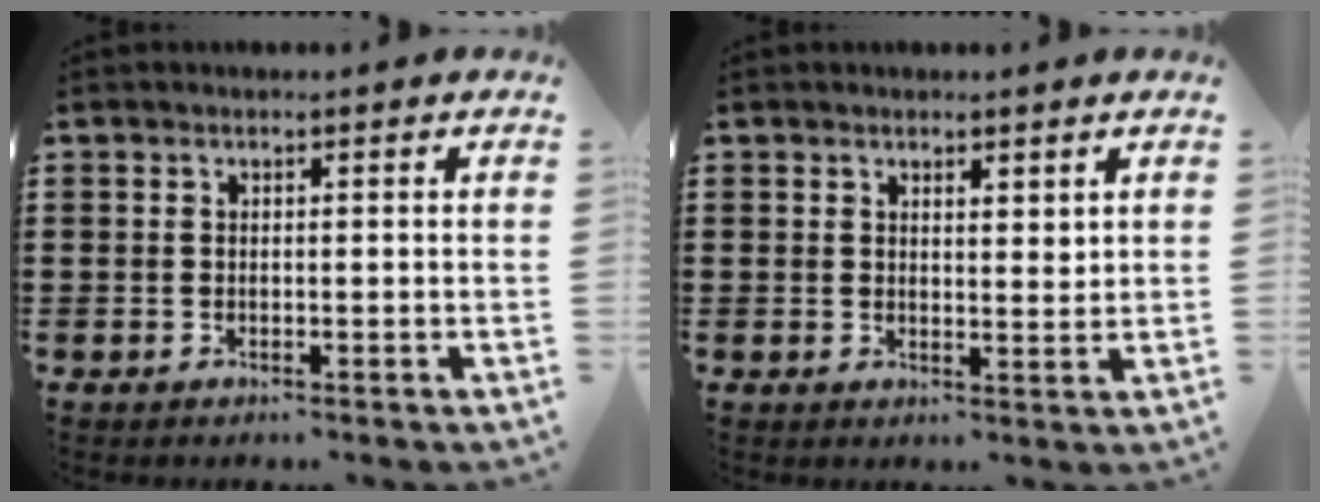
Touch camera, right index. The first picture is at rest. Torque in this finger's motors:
{"motor_torque": [-0.39, 0.53, 0.03, -0.01]}